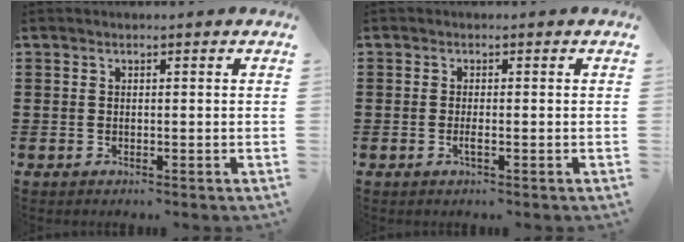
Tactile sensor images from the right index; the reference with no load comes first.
{"total": 1.2, "force": [-0.5, 0.0, 1.0], "torque": [-0.025, -0.006, -0.011]}